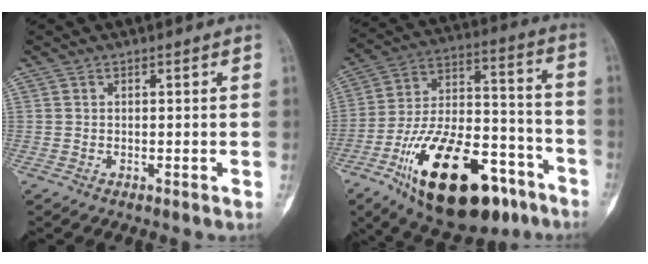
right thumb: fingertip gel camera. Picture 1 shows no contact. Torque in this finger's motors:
{"motor_torque": [0.91, 0.82, 1.97, -0.81, 0.20]}